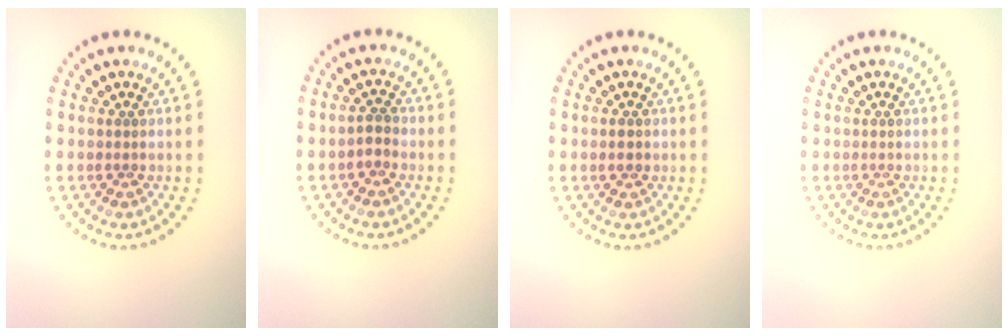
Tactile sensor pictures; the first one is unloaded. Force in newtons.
{"total": 1.2, "press": 1.1, "slide": 0.4}
{"total": 1.1, "press": 1.1, "slide": 0.1}
{"total": 0.0}